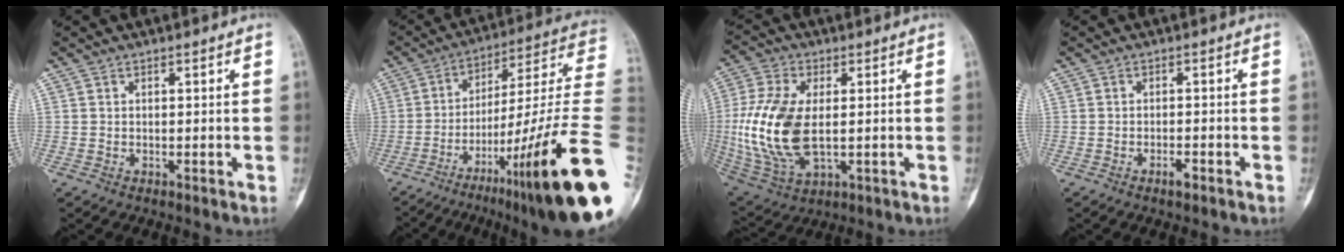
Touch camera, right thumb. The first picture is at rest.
{"total": 28.8, "force": [-10.6, 4.0, 26.5], "torque": [-0.319, 0.060, -0.156]}
{"total": 16.8, "force": [-0.2, 9.1, 14.1], "torque": [-0.310, -0.007, 0.005]}
{"total": 1.8, "force": [-1.2, 0.5, 1.3], "torque": [-0.027, 0.004, -0.022]}